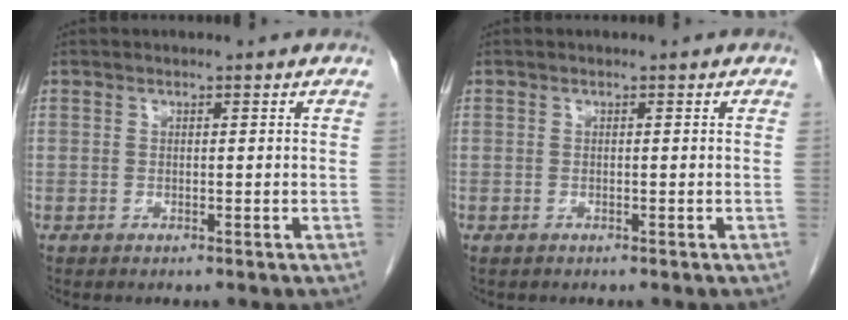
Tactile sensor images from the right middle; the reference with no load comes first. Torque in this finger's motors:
{"motor_torque": [1.38, -0.76, 1.05, 0.21]}